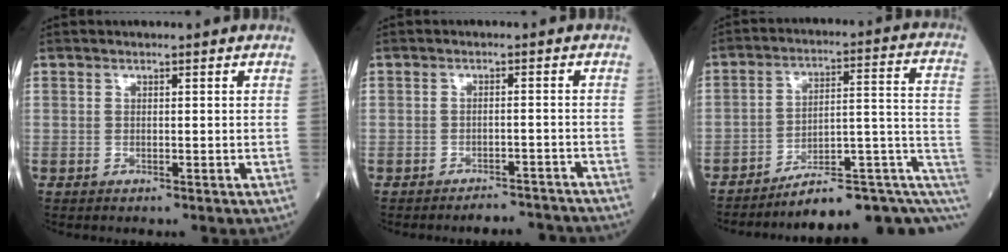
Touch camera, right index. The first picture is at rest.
{"total": 5.5, "force": [-5.3, 1.2, 0.5], "torque": [0.003, 0.004, -0.066]}
{"total": 14.8, "force": [-7.8, 3.8, 12.0], "torque": [-0.112, 0.077, -0.098]}